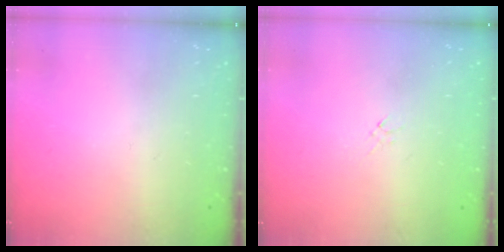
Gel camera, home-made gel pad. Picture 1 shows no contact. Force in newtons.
{"total": 0.0}